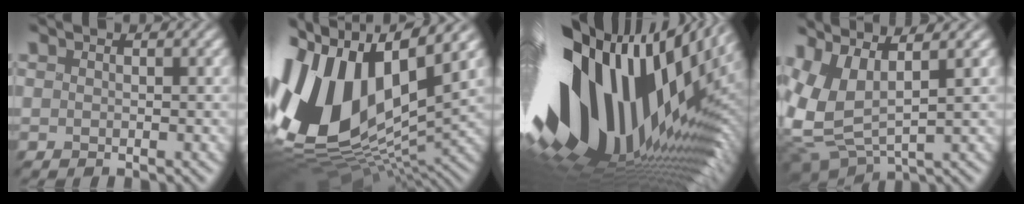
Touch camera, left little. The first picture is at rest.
{"total": 16.6, "force": [2.3, 9.7, 13.2], "torque": [-0.292, 0.015, 0.028]}
{"total": 19.2, "force": [1.3, 10.6, 15.9], "torque": [-0.276, -0.026, 0.020]}
{"total": 7.1, "force": [1.7, 3.2, 6.1], "torque": [-0.150, 0.005, 0.031]}